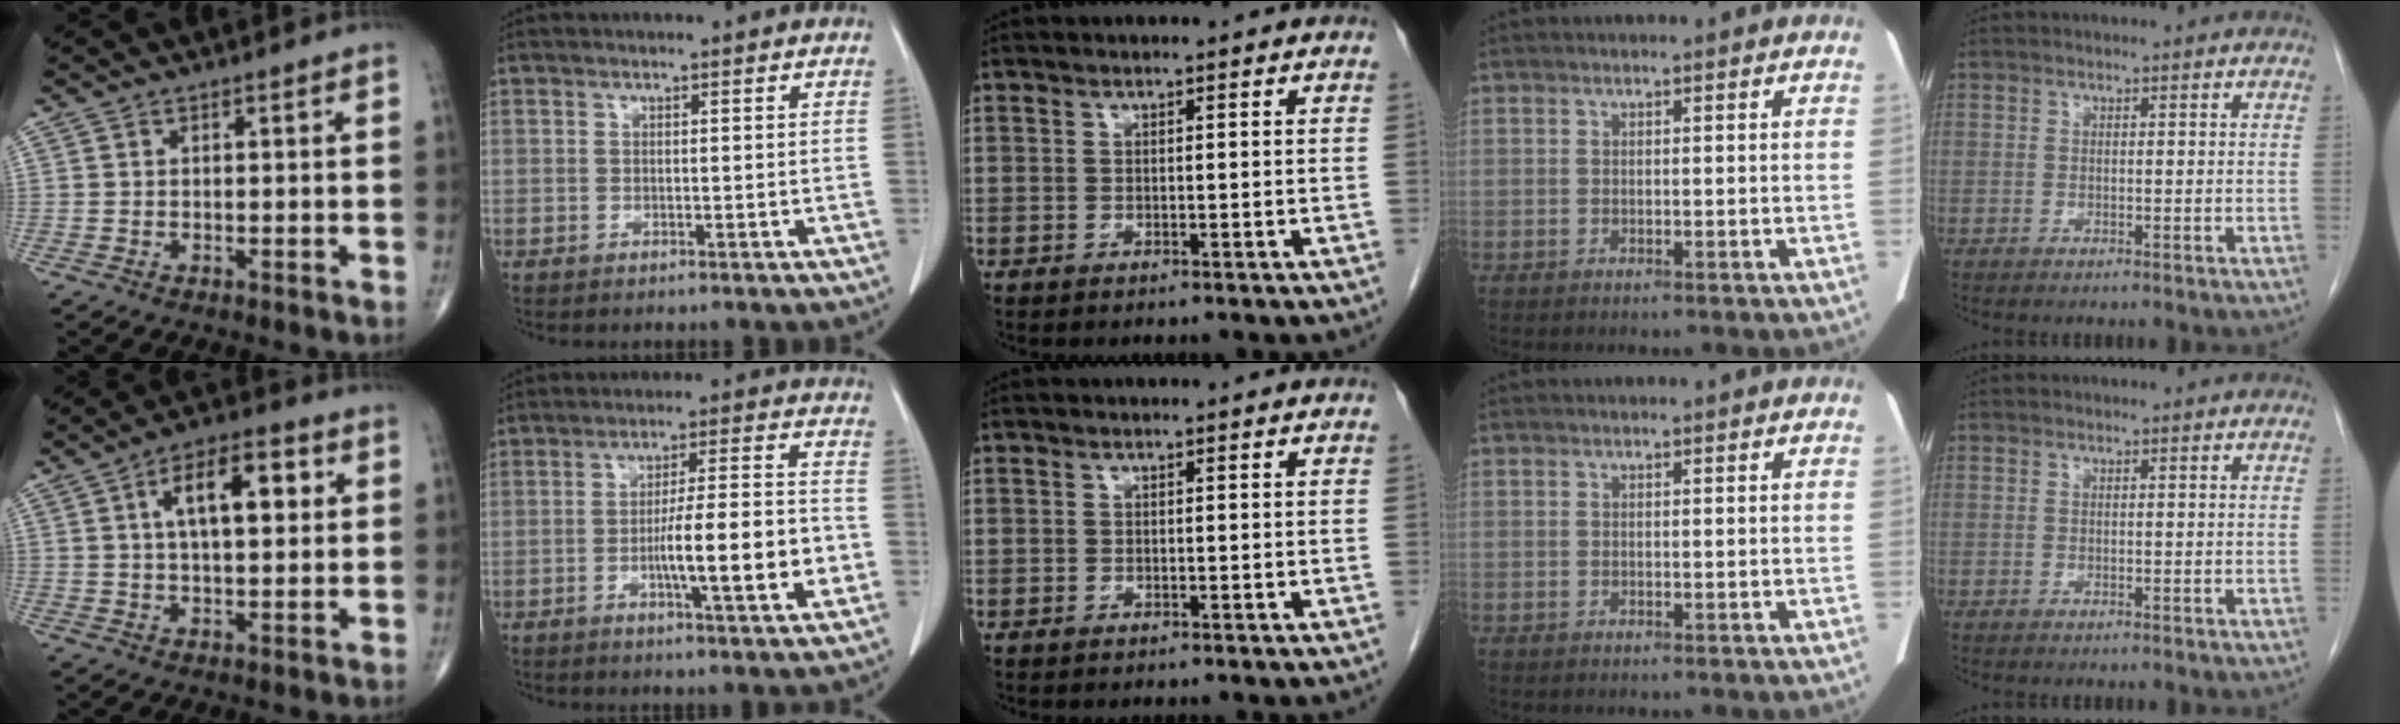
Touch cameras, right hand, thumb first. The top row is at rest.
{"thumb": {"total": 11.6, "force": [3.0, 5.2, 9.9], "torque": [-0.144, 0.012, 0.044]}, "index": {"total": 11.8, "force": [-3.0, 0.8, 11.4], "torque": [-0.180, 0.004, -0.047]}}